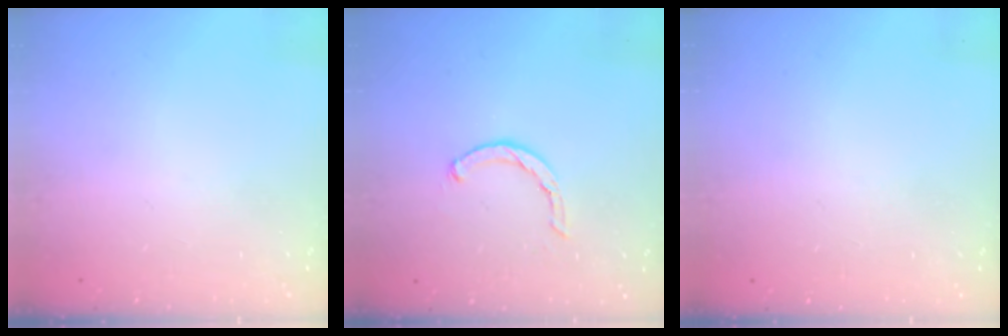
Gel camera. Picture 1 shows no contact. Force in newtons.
{"total": 1.4, "press": 1.3, "slide": 0.3}
{"total": 2.2, "press": 2.2, "slide": 0.1}